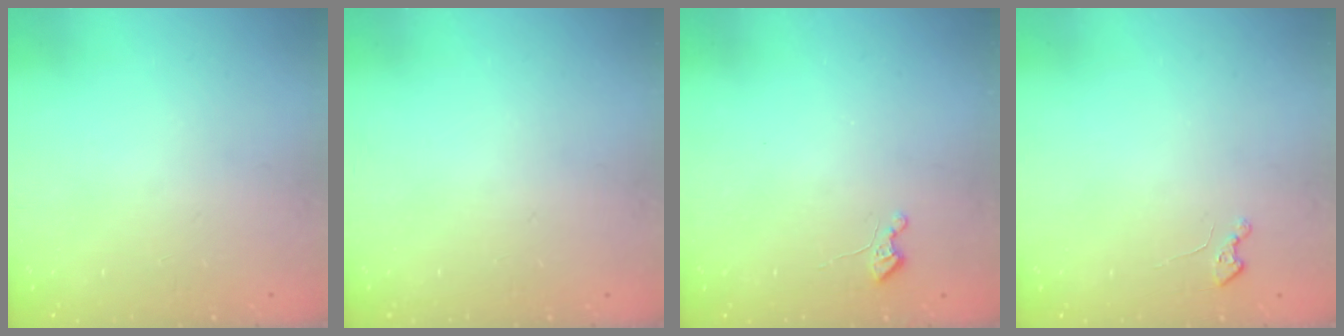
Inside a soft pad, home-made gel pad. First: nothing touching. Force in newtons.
{"total": 0.0}
{"total": 3.7, "press": 3.6, "slide": 0.5}
{"total": 2.2, "press": 2.2, "slide": 0.3}